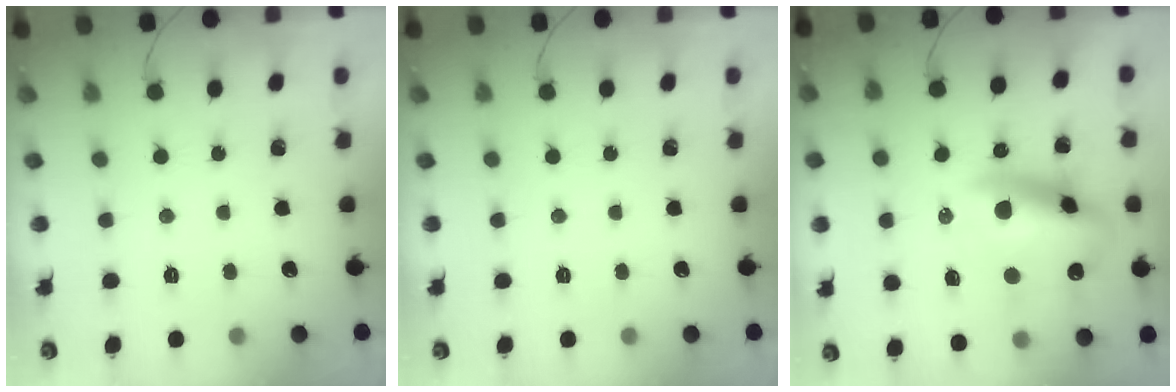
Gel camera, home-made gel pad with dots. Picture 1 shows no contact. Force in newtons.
{"total": 0.0}
{"total": 15.7, "press": 15.2, "slide": 4.1}